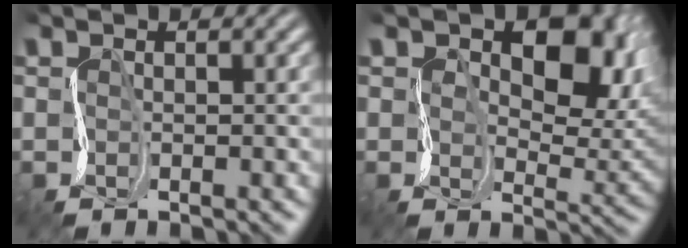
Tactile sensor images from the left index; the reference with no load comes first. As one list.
[{"total": 8.6, "force": [2.7, 4.8, 6.6], "torque": [-0.096, 0.007, 0.045]}]